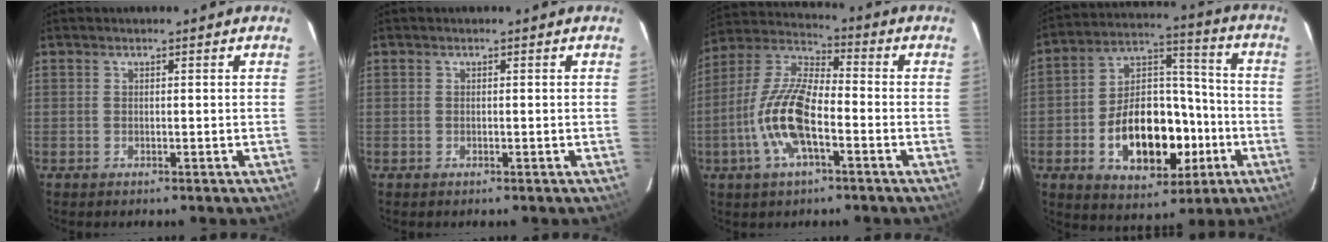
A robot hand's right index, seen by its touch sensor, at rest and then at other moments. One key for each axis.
{"total": 0.0}
{"total": 14.1, "fx": -4.6, "fy": 5.2, "fz": 12.3, "tx": -0.259, "ty": 0.001, "tz": -0.093}
{"total": 19.3, "fx": -6.0, "fy": 11.6, "fz": 14.2, "tx": -0.261, "ty": 0.039, "tz": -0.075}